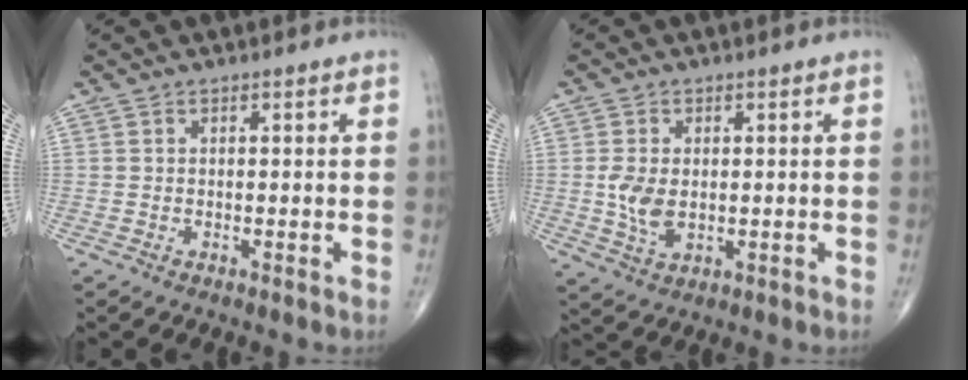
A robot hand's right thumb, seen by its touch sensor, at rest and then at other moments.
{"total": 5.9, "force": [0.0, 3.6, 4.6], "torque": [-0.094, -0.009, 0.006]}